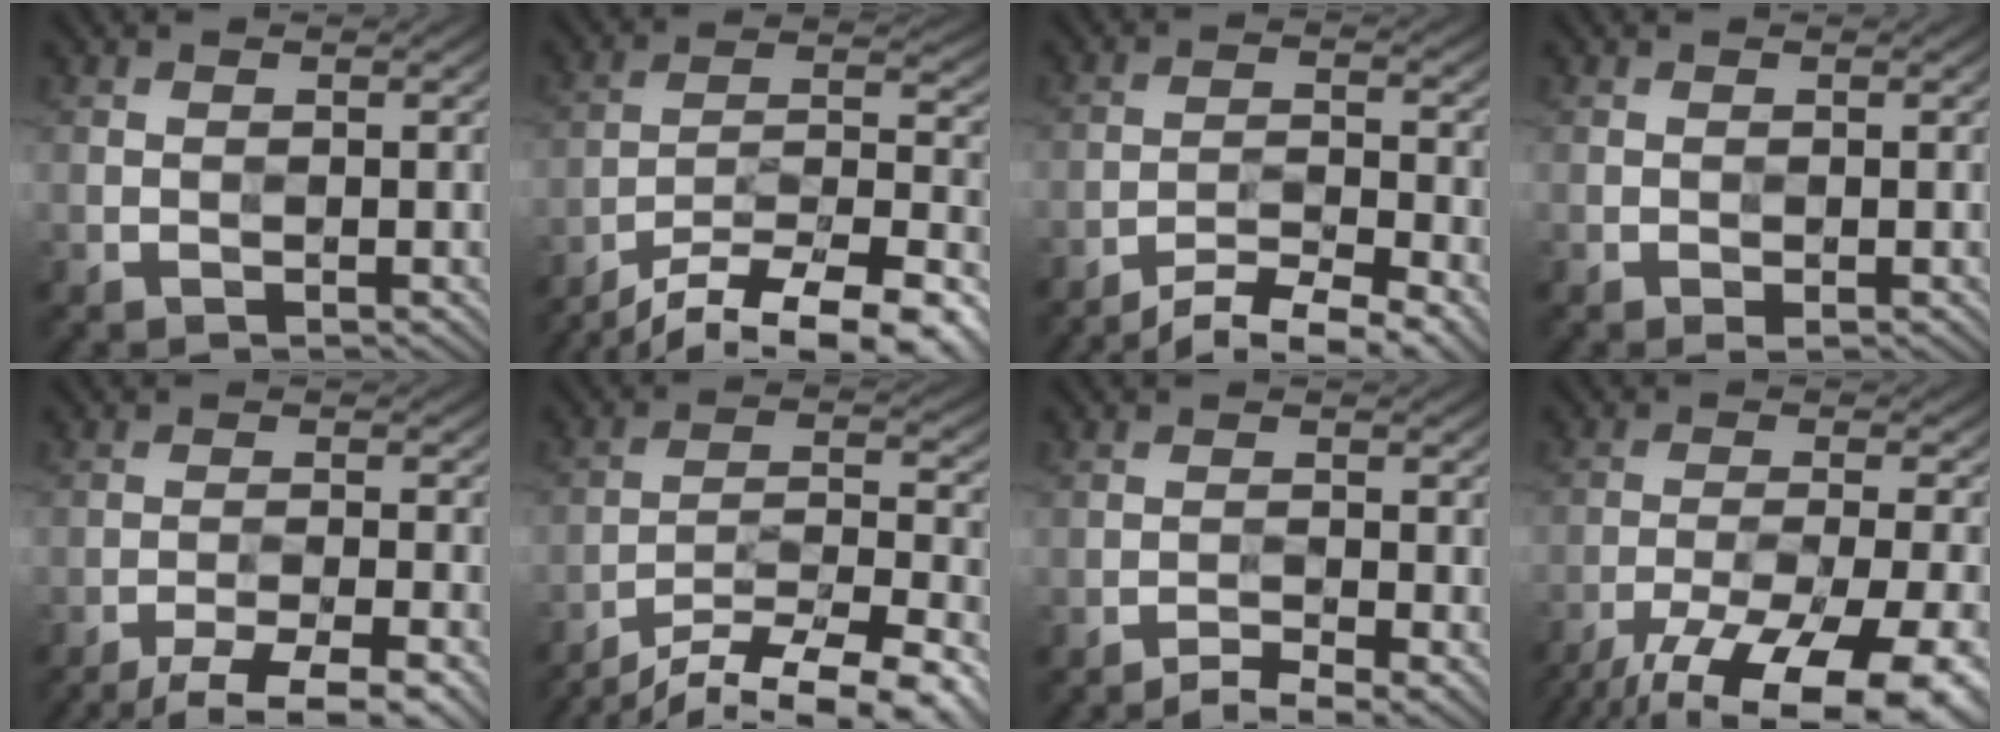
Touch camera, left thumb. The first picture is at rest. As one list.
[{"total": 18.8, "force": [-15.6, 4.9, 9.3], "torque": [-0.140, -0.013, -0.239]}, {"total": 8.2, "force": [-6.6, 1.6, 4.5], "torque": [-0.082, -0.004, -0.109]}, {"total": 0.5, "force": [-0.2, 0.2, 0.4], "torque": [-0.009, -0.002, -0.004]}, {"total": 8.9, "force": [-7.1, 1.7, 5.1], "torque": [-0.086, -0.004, -0.099]}, {"total": 16.9, "force": [-14.3, 3.8, 8.3], "torque": [-0.131, -0.012, -0.215]}, {"total": 3.9, "force": [-3.1, 0.5, 2.4], "torque": [-0.039, 0.006, -0.057]}, {"total": 18.6, "force": [-14.3, 5.0, 10.9], "torque": [-0.168, -0.025, -0.208]}]